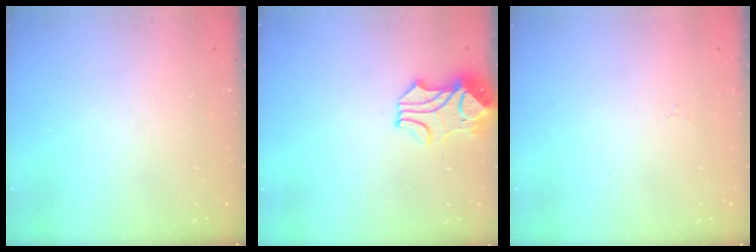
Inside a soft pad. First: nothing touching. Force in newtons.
{"total": 2.3, "press": 2.0, "slide": 1.1}
{"total": 1.1, "press": 1.1, "slide": 0.2}